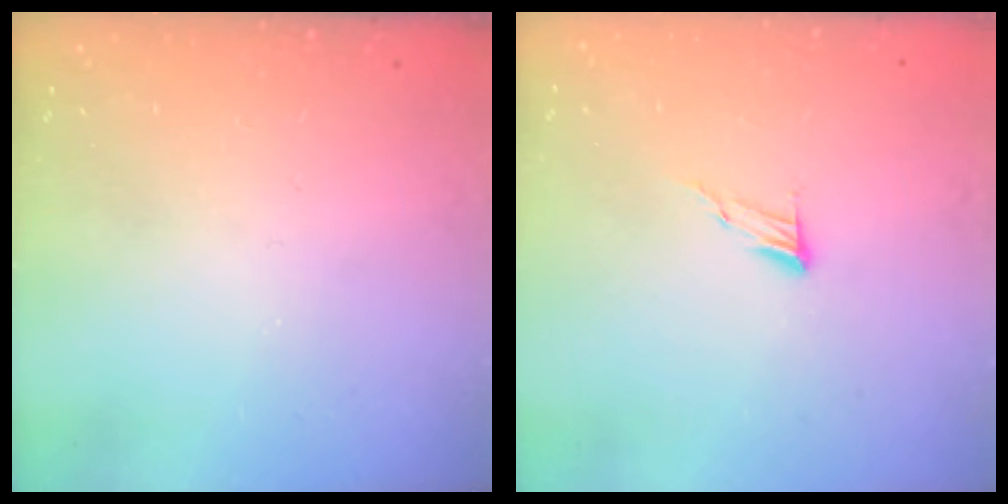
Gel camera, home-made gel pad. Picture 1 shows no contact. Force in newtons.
{"total": 6.1, "press": 6.1, "slide": 0.5}